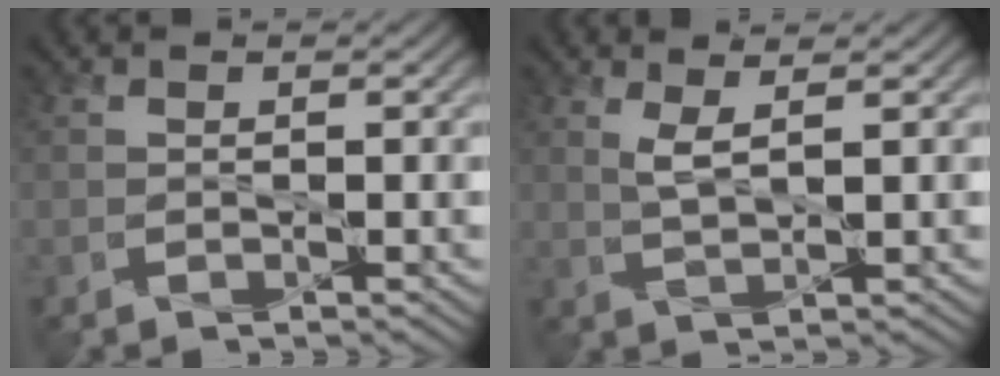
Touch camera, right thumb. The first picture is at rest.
{"total": 2.6, "force": [1.3, 0.5, 2.2], "torque": [-0.052, 0.000, 0.029]}